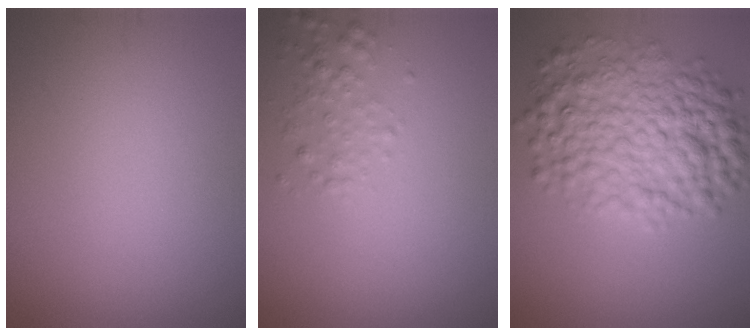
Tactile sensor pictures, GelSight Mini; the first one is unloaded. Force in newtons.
{"total": 1.8, "press": 1.8, "slide": 0.1}
{"total": 7.7, "press": 7.7, "slide": 0.1}